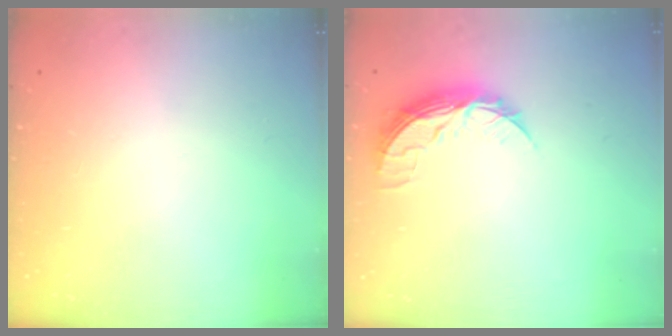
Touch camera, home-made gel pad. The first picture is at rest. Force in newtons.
{"total": 7.8, "press": 7.8, "slide": 0.4}